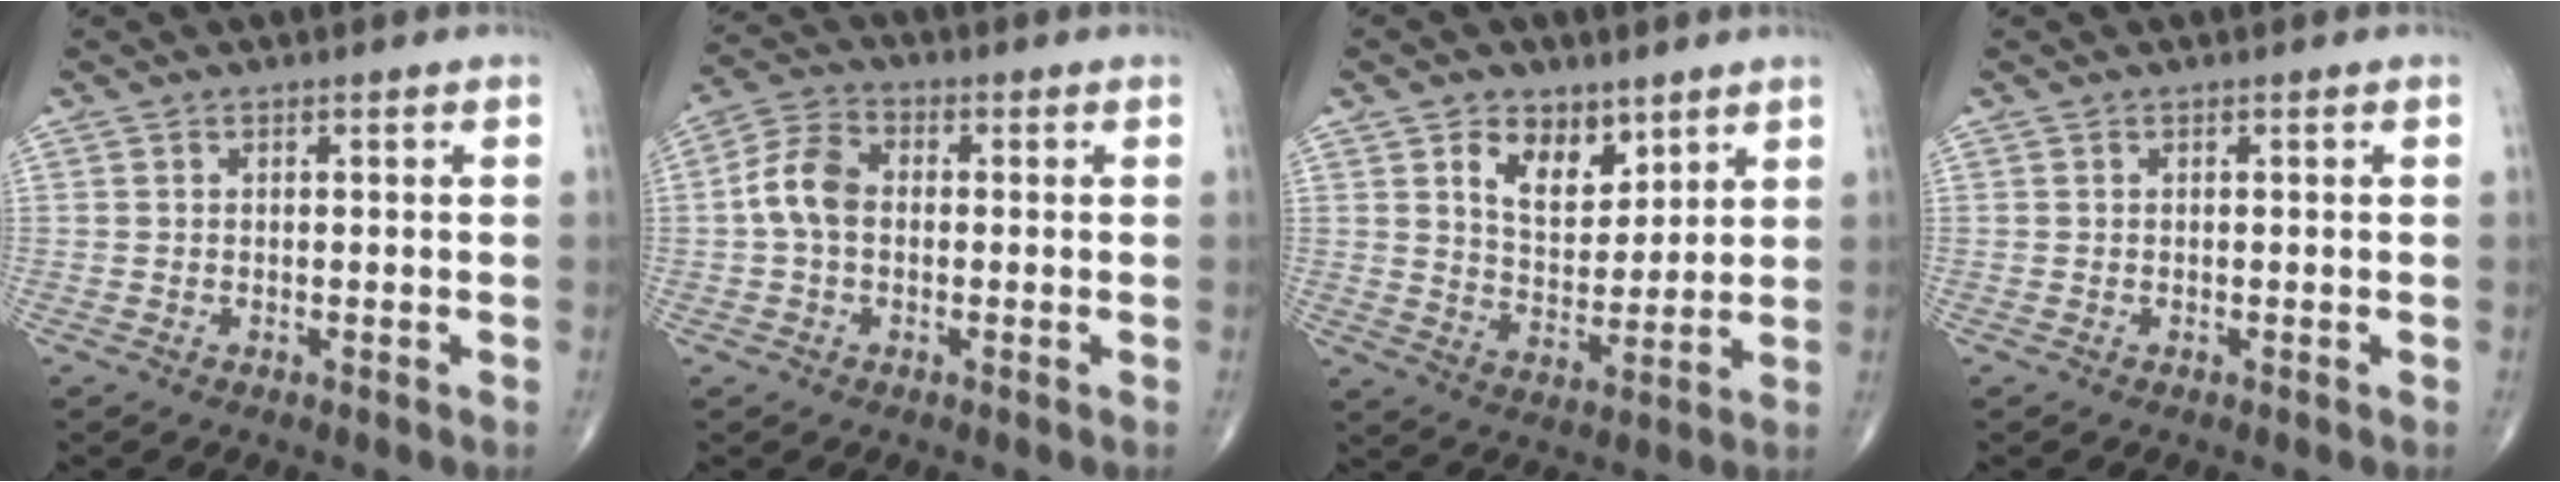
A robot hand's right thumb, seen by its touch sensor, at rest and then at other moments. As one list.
[{"total": 7.2, "force": [-0.2, 4.9, 5.3], "torque": [-0.103, 0.023, -0.014]}, {"total": 9.3, "force": [5.1, 5.7, 5.2], "torque": [-0.060, -0.036, 0.094]}, {"total": 0.0}]